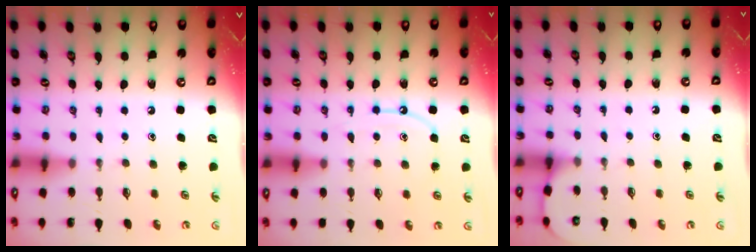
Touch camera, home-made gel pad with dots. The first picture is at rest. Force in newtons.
{"total": 7.6, "press": 7.5, "slide": 0.8}
{"total": 3.4, "press": 3.4, "slide": 0.4}